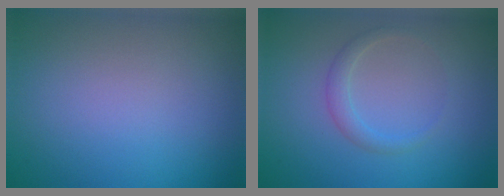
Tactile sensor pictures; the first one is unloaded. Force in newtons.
{"total": 1.4, "press": 1.4, "slide": 0.0}